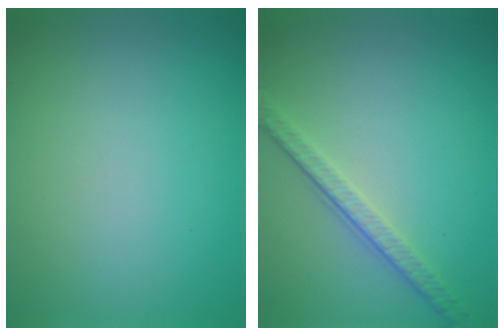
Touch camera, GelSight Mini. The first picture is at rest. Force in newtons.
{"total": 3.5, "press": 2.5, "slide": 2.5}